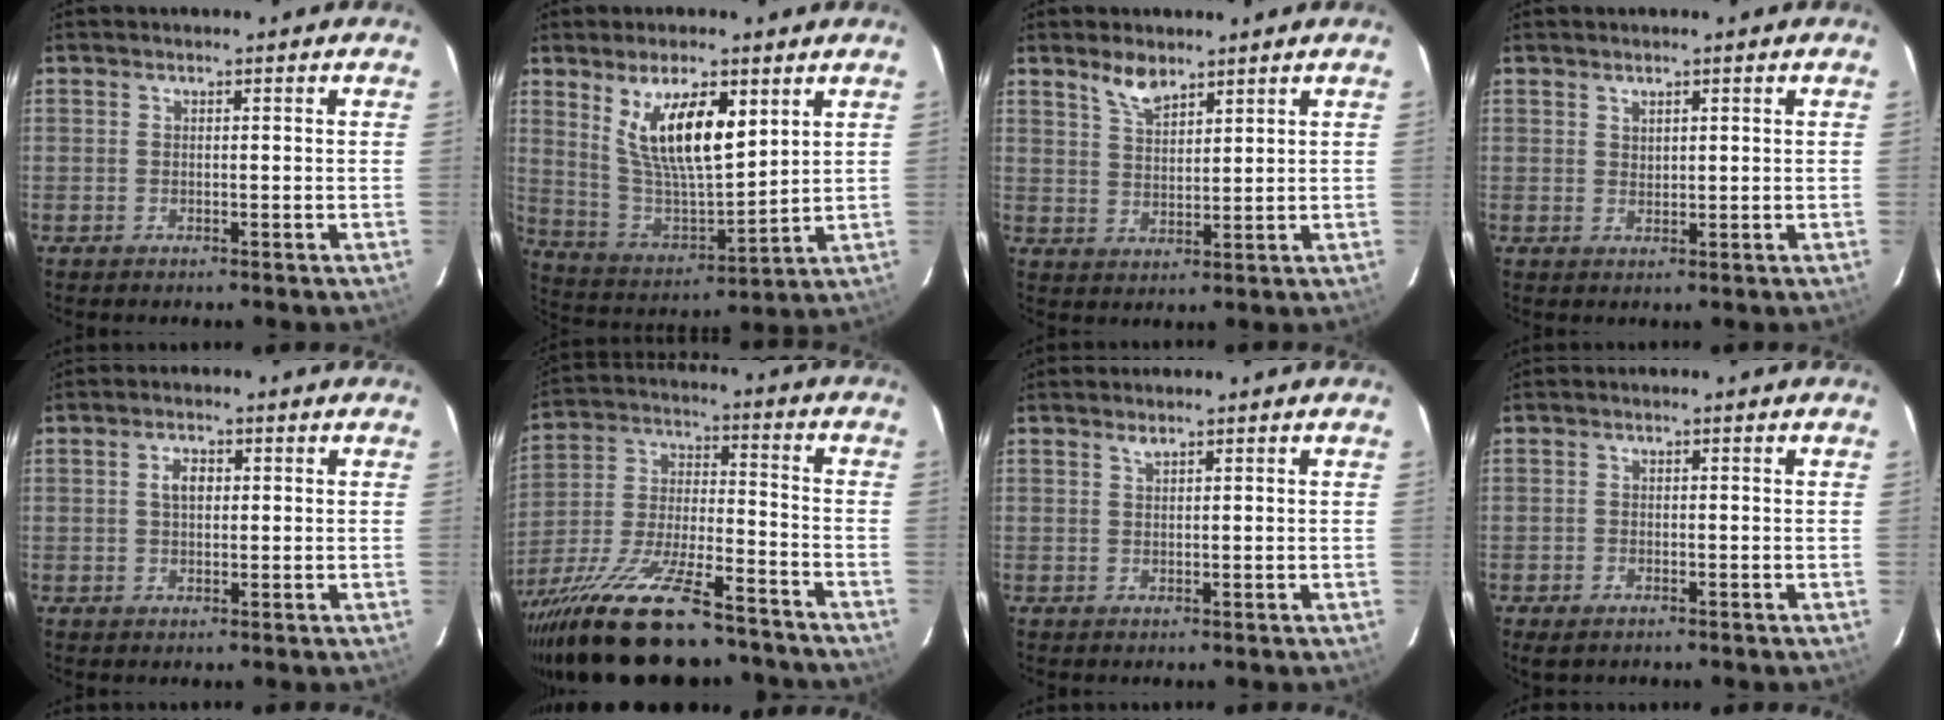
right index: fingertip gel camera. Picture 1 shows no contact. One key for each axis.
{"total": 13.9, "fx": 6.4, "fy": 4.6, "fz": 11.4, "tx": -0.209, "ty": -0.005, "tz": 0.135}
{"total": 5.0, "fx": 3.9, "fy": 1.8, "fz": 2.5, "tx": -0.045, "ty": 0.002, "tz": 0.076}
{"total": 1.5, "fx": 1.1, "fy": 0.8, "fz": 0.6, "tx": -0.007, "ty": 0.002, "tz": 0.021}
{"total": 3.0, "fx": 0.6, "fy": 1.9, "fz": 2.2, "tx": -0.039, "ty": 0.008, "tz": 0.012}
{"total": 26.6, "fx": -20.9, "fy": 6.7, "fz": 15.0, "tx": -0.289, "ty": -0.048, "tz": -0.331}
{"total": 0.8, "fx": 0.7, "fy": 0.1, "fz": 0.4, "tx": -0.006, "ty": 0.001, "tz": 0.013}
{"total": 2.2, "fx": -1.4, "fy": 1.4, "fz": 0.9, "tx": -0.021, "ty": -0.004, "tz": -0.026}